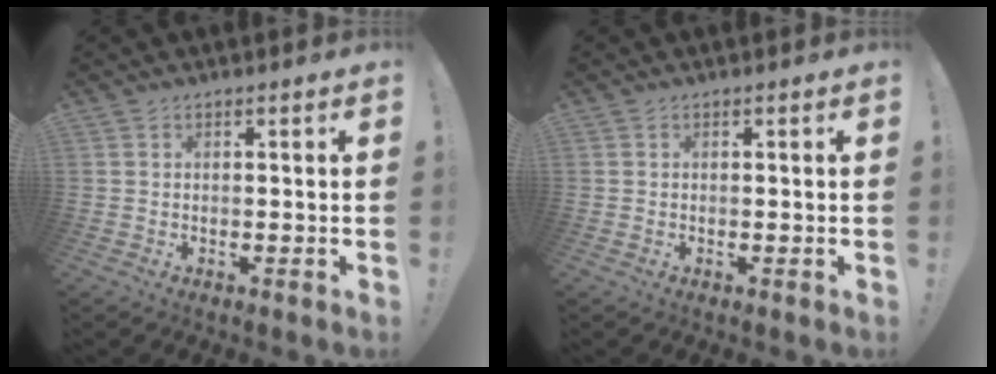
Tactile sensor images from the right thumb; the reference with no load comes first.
{"total": 0.0}